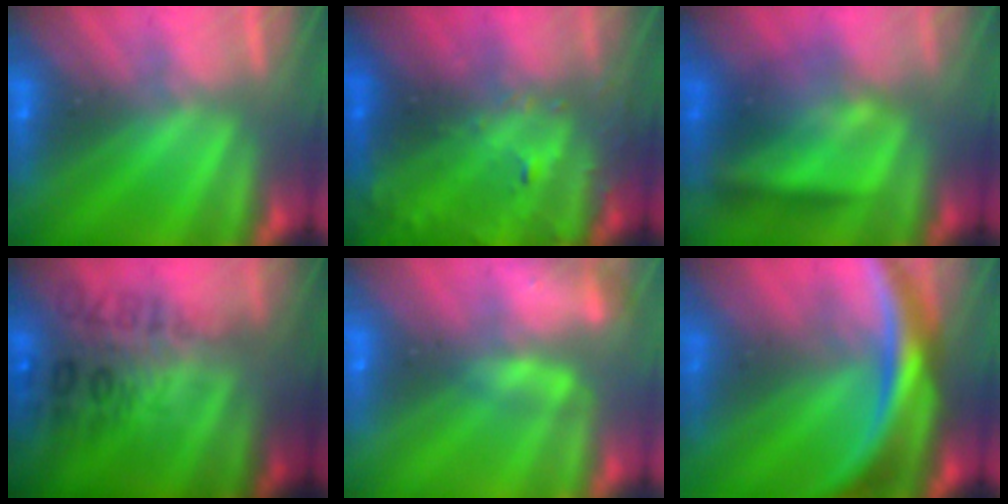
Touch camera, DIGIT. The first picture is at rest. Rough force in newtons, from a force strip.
{"total": 8.4}
{"total": 3.7}
{"total": 2.8}
{"total": 2.4}
{"total": 7.7}